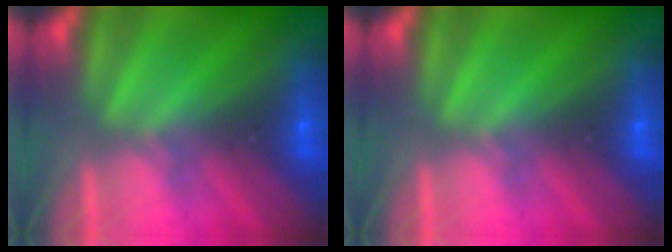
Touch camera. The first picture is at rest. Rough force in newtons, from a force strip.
{"total": 0.0}